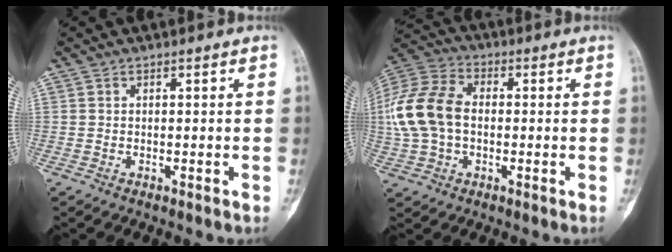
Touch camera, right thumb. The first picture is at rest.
{"total": 14.5, "force": [0.0, 9.9, 10.6], "torque": [-0.223, 0.029, -0.004]}